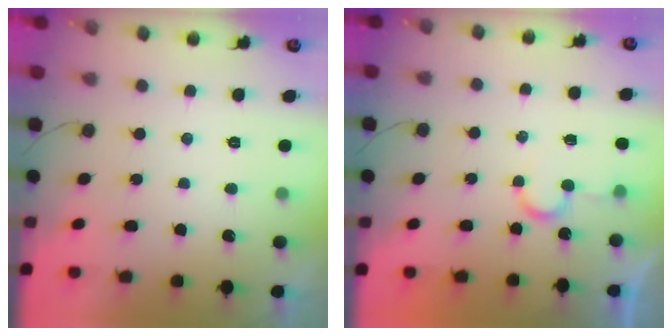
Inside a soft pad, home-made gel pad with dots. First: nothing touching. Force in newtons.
{"total": 4.9, "press": 4.9, "slide": 0.3}